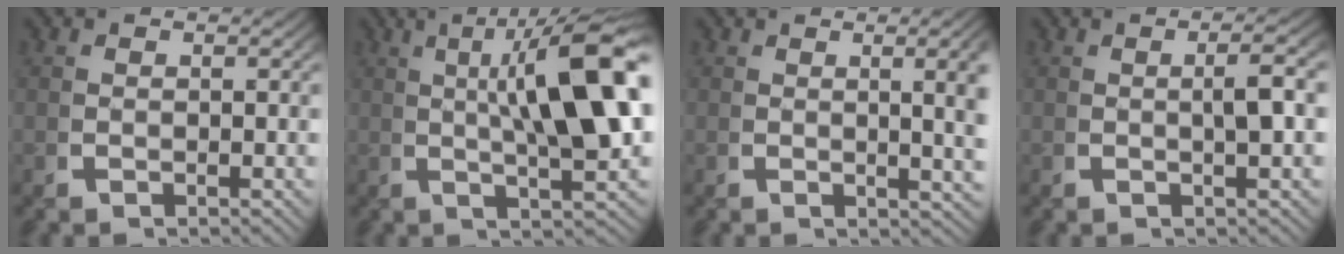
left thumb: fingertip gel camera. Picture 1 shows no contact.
{"total": 12.5, "force": [2.3, 4.4, 11.5], "torque": [-0.157, 0.006, 0.035]}
{"total": 4.8, "force": [0.7, 1.3, 4.6], "torque": [-0.053, 0.001, 0.010]}
{"total": 2.9, "force": [0.4, 0.4, 2.9], "torque": [-0.051, 0.005, 0.005]}